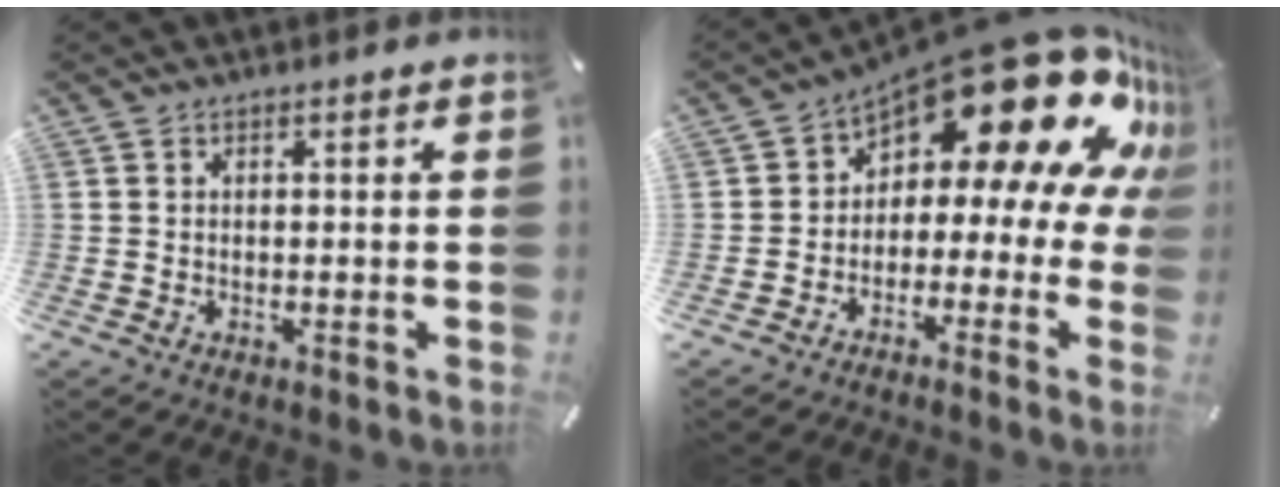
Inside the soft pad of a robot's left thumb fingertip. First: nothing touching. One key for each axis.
{"total": 22.0, "fx": 11.8, "fy": 9.2, "fz": 16.1, "tx": -0.249, "ty": -0.094, "tz": 0.198}